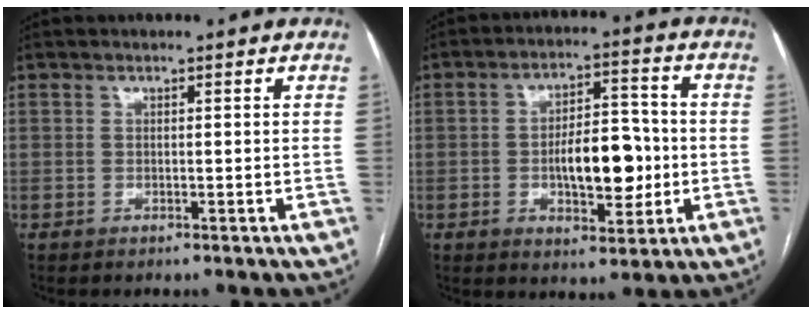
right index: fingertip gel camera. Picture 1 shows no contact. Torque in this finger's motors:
{"motor_torque": [1.55, -0.20, 0.74, 0.11]}